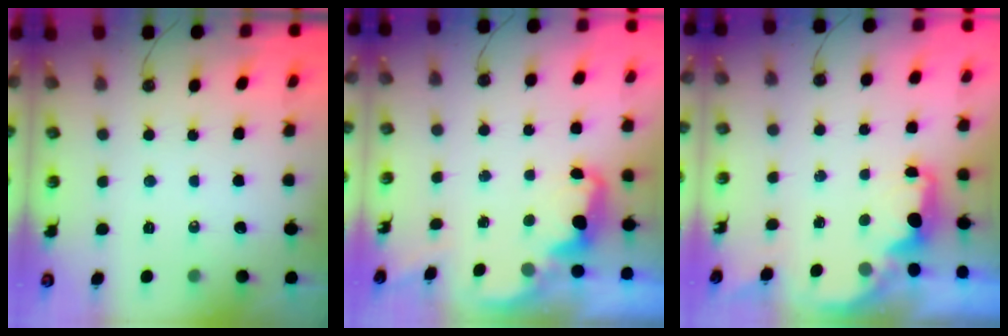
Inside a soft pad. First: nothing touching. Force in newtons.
{"total": 2.5, "press": 2.5, "slide": 0.5}
{"total": 2.2, "press": 2.1, "slide": 0.8}